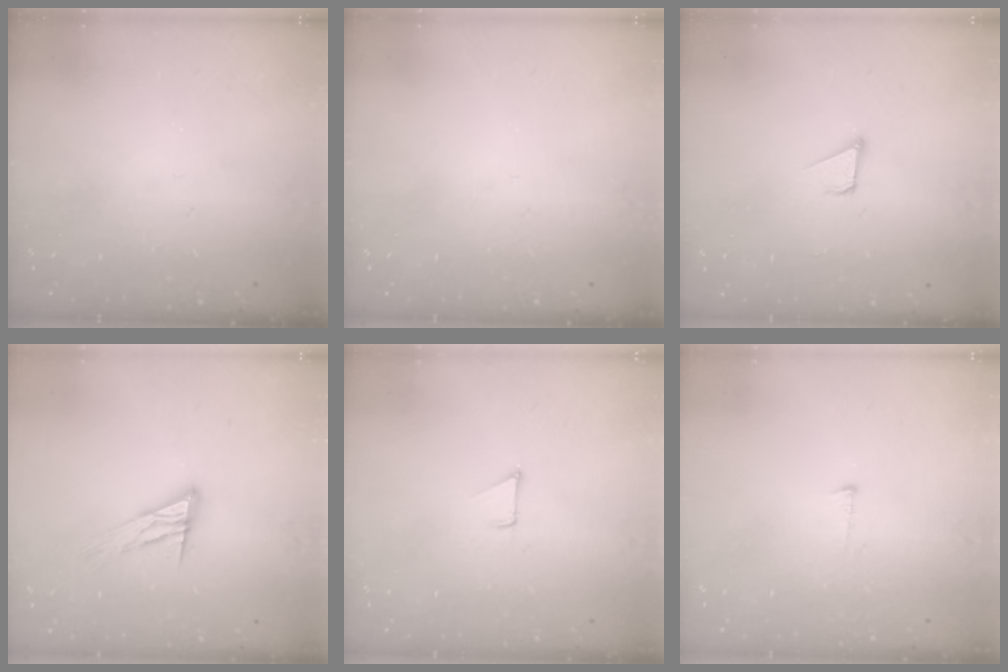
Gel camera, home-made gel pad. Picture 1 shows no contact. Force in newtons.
{"total": 0.0}
{"total": 2.1, "press": 2.1, "slide": 0.1}
{"total": 12.0, "press": 12.0, "slide": 1.0}
{"total": 4.5, "press": 4.5, "slide": 0.3}
{"total": 3.0, "press": 3.0, "slide": 0.3}